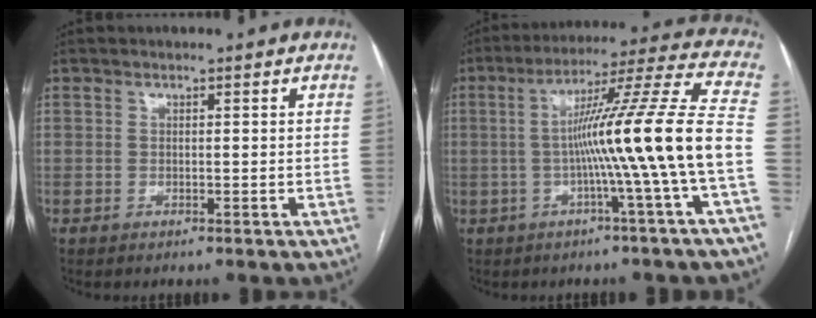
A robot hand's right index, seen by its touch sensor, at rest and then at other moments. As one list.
[{"total": 16.6, "force": [-2.9, -3.0, 16.1], "torque": [-0.246, 0.007, -0.055]}]